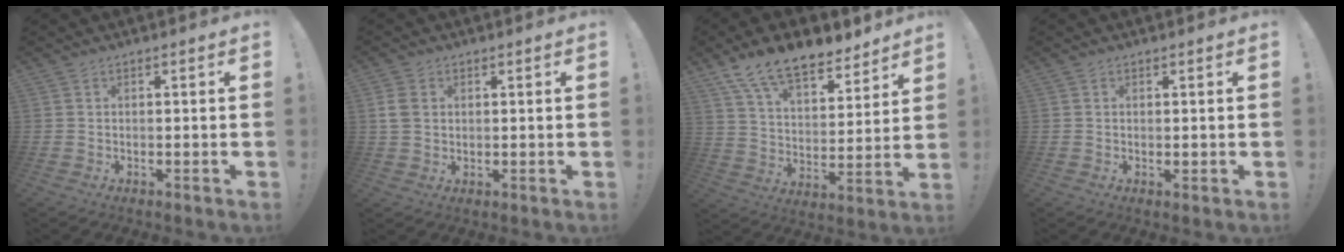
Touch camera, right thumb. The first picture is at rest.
{"total": 5.2, "force": [1.3, 3.8, 3.3], "torque": [-0.066, 0.001, 0.023]}
{"total": 15.3, "force": [11.7, 6.7, 7.2], "torque": [-0.128, -0.081, 0.212]}
{"total": 0.7, "force": [0.3, 0.6, 0.2], "torque": [0.002, -0.001, 0.005]}